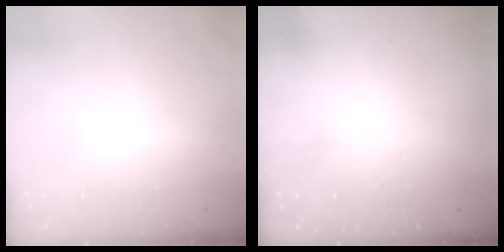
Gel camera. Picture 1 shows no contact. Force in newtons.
{"total": 0.0}